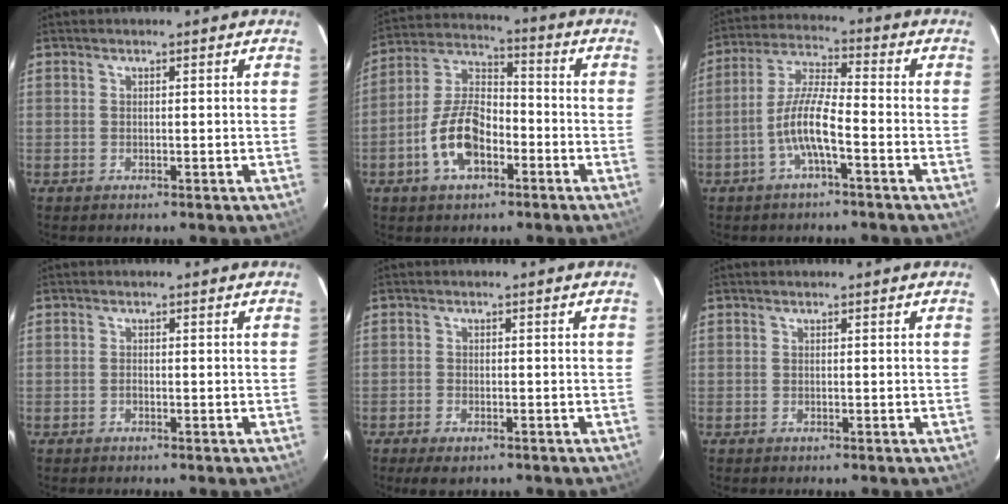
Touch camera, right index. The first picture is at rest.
{"total": 11.9, "force": [-4.9, 6.4, 8.8], "torque": [-0.179, 0.020, -0.086]}
{"total": 8.0, "force": [-3.4, 1.3, 7.2], "torque": [-0.155, 0.007, -0.066]}
{"total": 0.7, "force": [-0.4, 0.5, 0.3], "torque": [-0.004, 0.001, -0.007]}
{"total": 3.9, "force": [-2.7, 1.8, 2.2], "torque": [-0.055, -0.013, -0.046]}
{"total": 0.0}